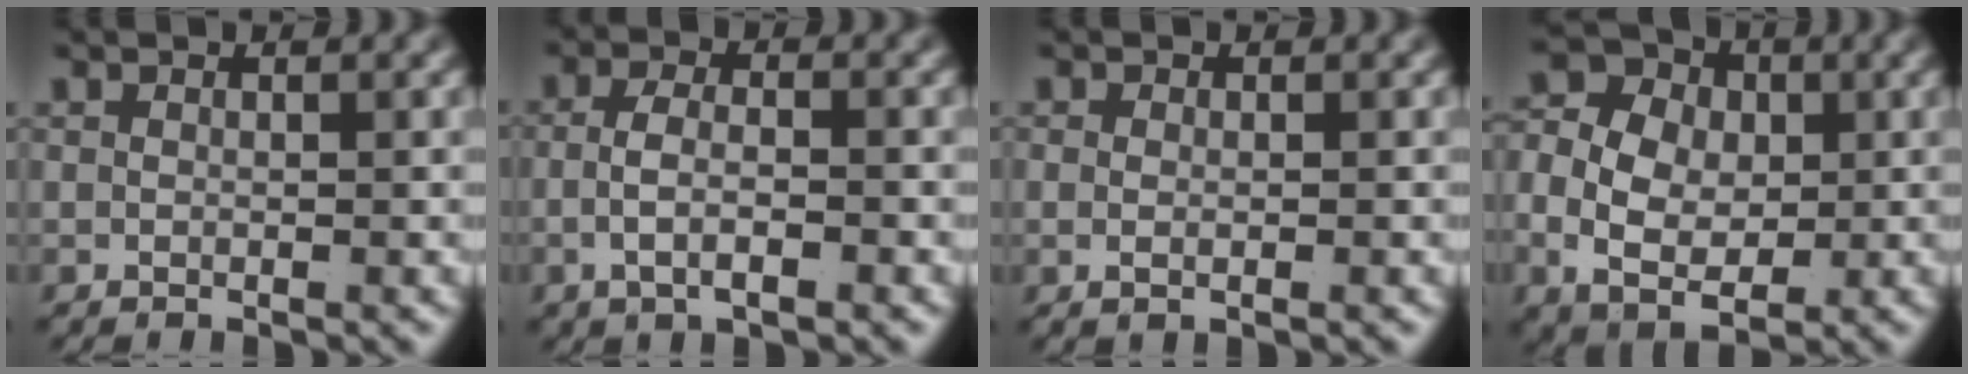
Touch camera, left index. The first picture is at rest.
{"total": 3.2, "force": [-1.2, 1.3, 2.7], "torque": [-0.054, -0.007, -0.017]}
{"total": 0.9, "force": [-0.2, 0.1, 0.9], "torque": [-0.022, -0.011, 0.004]}
{"total": 11.0, "force": [0.3, 8.8, 6.7], "torque": [-0.132, -0.024, 0.005]}